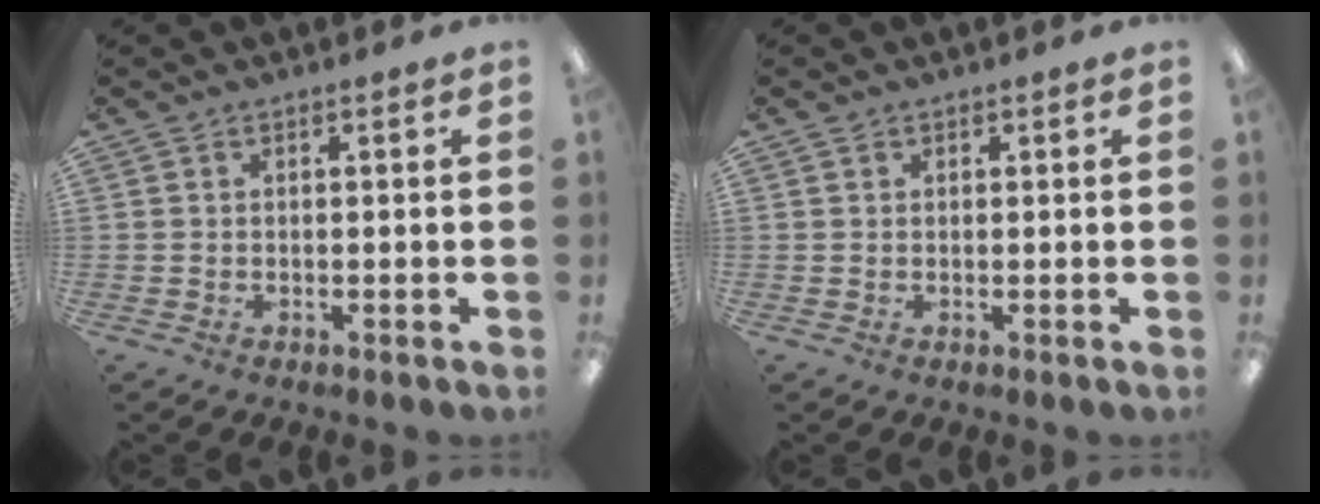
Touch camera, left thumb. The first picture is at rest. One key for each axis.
{"total": 0.6, "fx": 0.4, "fy": 0.5, "fz": 0.1, "tx": -0.003, "ty": 0.003, "tz": 0.006}